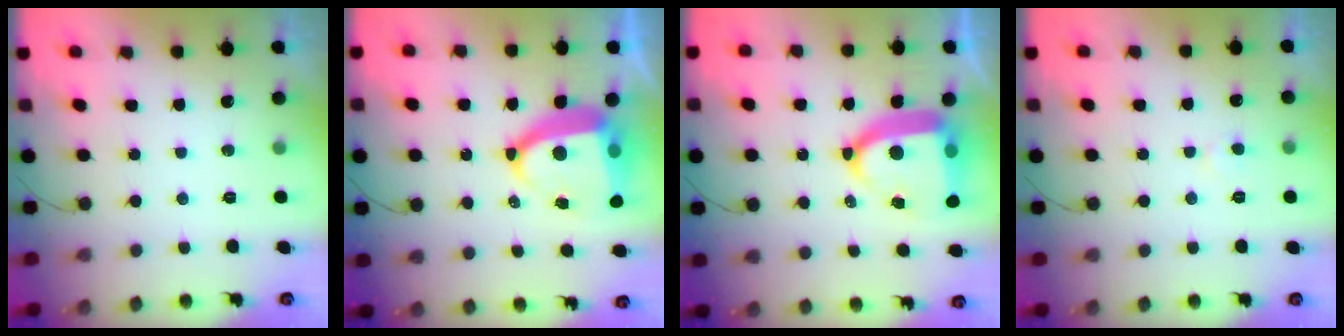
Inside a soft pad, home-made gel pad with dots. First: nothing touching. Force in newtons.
{"total": 14.5, "press": 14.4, "slide": 1.8}
{"total": 17.3, "press": 17.2, "slide": 2.0}
{"total": 3.1, "press": 3.1, "slide": 0.3}